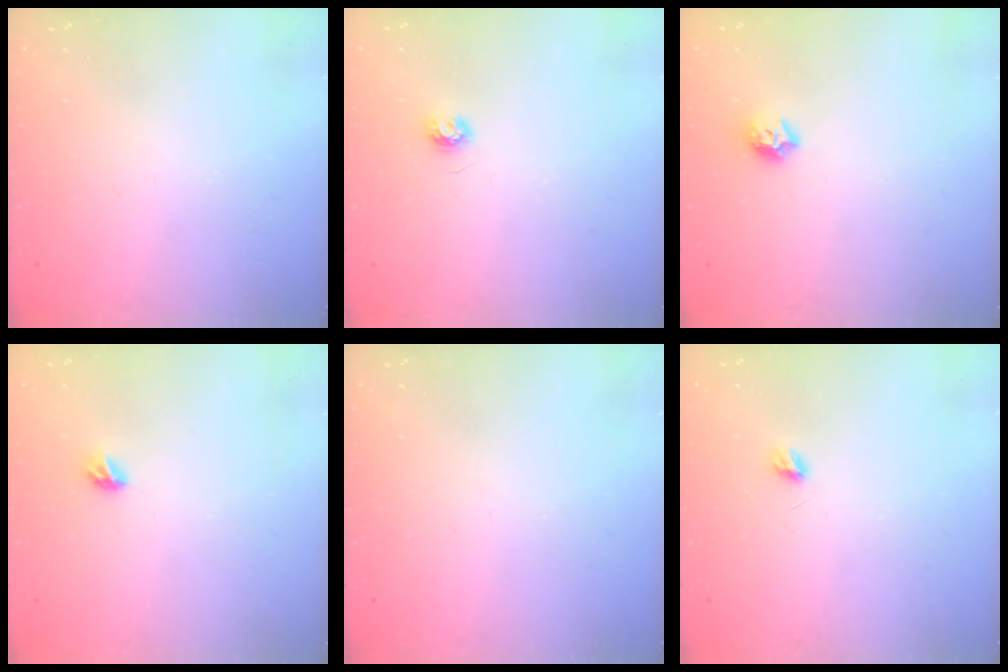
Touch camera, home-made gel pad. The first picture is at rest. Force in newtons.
{"total": 3.5, "press": 3.4, "slide": 0.3}
{"total": 7.6, "press": 7.6, "slide": 0.7}
{"total": 4.5, "press": 4.4, "slide": 0.9}
{"total": 0.0}
{"total": 3.9, "press": 3.9, "slide": 0.3}